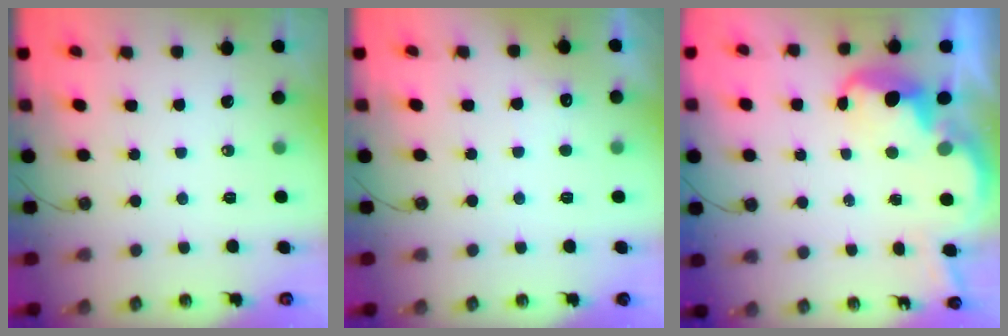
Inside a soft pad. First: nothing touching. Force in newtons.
{"total": 5.0, "press": 4.9, "slide": 1.2}
{"total": 4.7, "press": 4.6, "slide": 0.7}